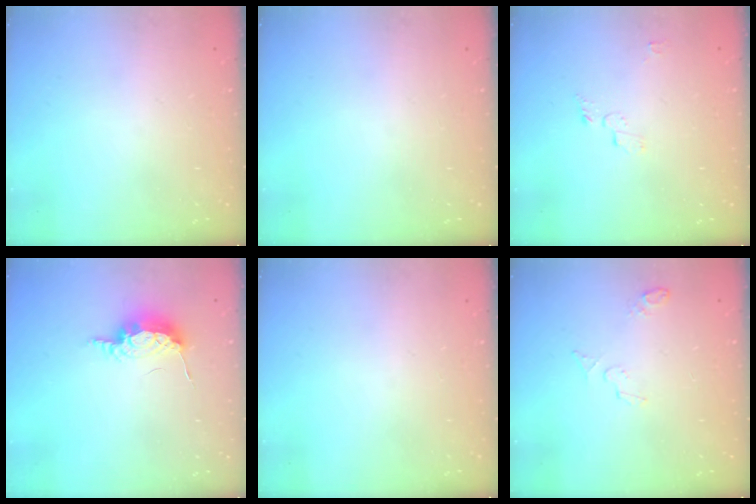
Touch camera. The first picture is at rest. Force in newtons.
{"total": 0.0}
{"total": 4.1, "press": 4.1, "slide": 0.5}
{"total": 7.6, "press": 7.6, "slide": 0.2}
{"total": 0.0}
{"total": 4.7, "press": 4.6, "slide": 1.2}